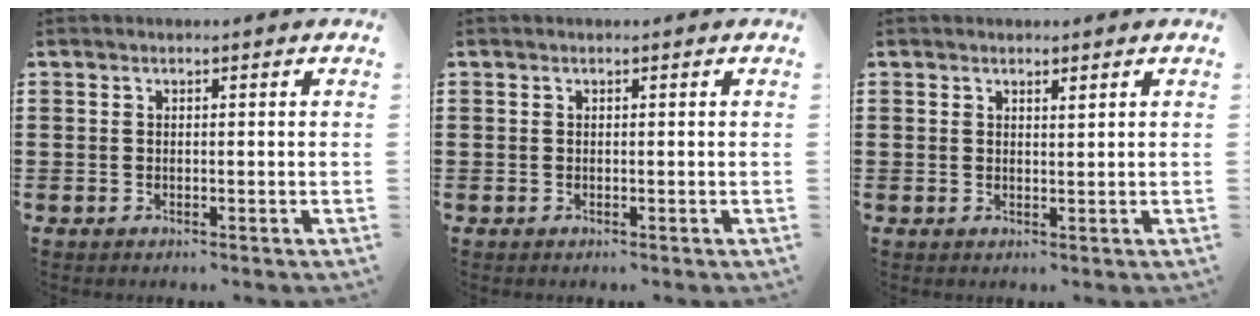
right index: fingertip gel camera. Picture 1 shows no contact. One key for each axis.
{"total": 0.0}
{"total": 1.0, "fx": 0.9, "fy": 0.2, "fz": 0.3, "tx": -0.008, "ty": 0.001, "tz": 0.018}